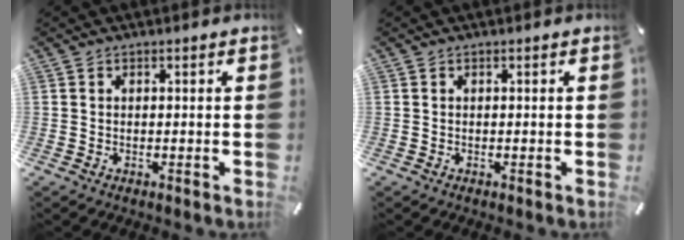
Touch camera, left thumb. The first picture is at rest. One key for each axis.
{"total": 0.0}